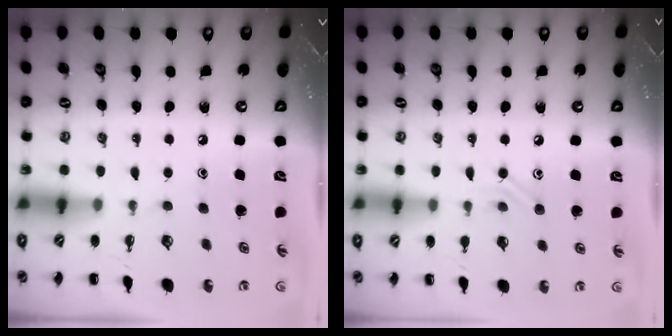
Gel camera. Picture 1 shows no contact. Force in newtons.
{"total": 6.7, "press": 6.5, "slide": 1.6}